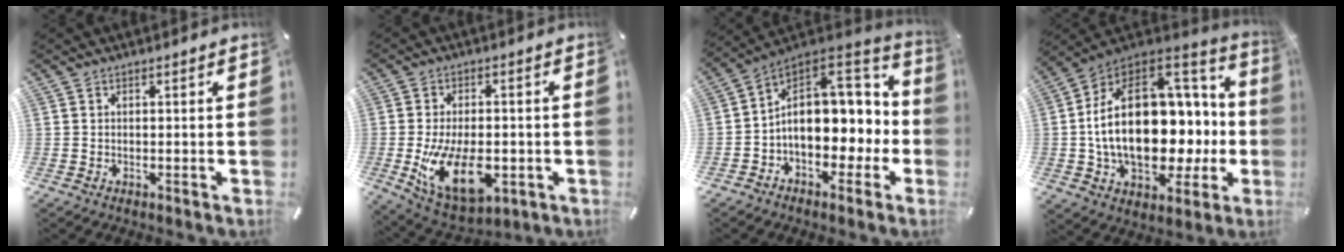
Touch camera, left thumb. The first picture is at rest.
{"total": 16.4, "force": [-3.5, 9.8, 12.6], "torque": [-0.218, -0.010, -0.052]}
{"total": 16.1, "force": [0.4, 11.6, 11.2], "torque": [-0.167, -0.011, 0.015]}
{"total": 28.3, "force": [0.1, 18.2, 21.6], "torque": [-0.392, -0.010, 0.016]}